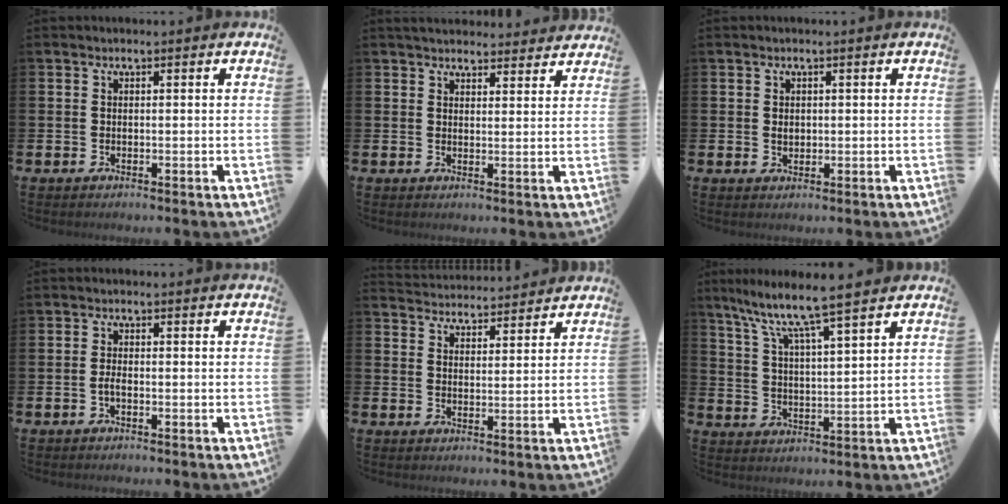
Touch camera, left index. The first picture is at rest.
{"total": 3.8, "force": [3.7, 0.8, 0.3], "torque": [-0.001, -0.019, 0.066]}
{"total": 1.2, "force": [0.4, 0.9, 0.6], "torque": [0.001, 0.001, 0.004]}
{"total": 1.2, "force": [-0.5, 0.4, 1.0], "torque": [-0.019, -0.001, -0.009]}
{"total": 4.0, "force": [3.9, 0.3, -0.5], "torque": [0.002, -0.029, 0.070]}
{"total": 7.7, "force": [6.8, 0.0, 3.6], "torque": [-0.102, -0.040, 0.115]}